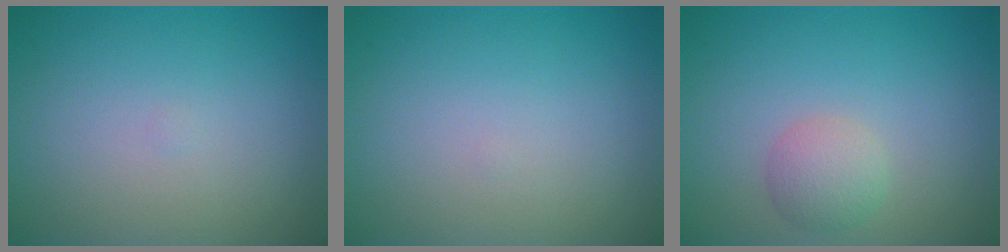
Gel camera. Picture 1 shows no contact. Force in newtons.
{"total": 0.0}
{"total": 2.3, "press": 2.3, "slide": 0.2}